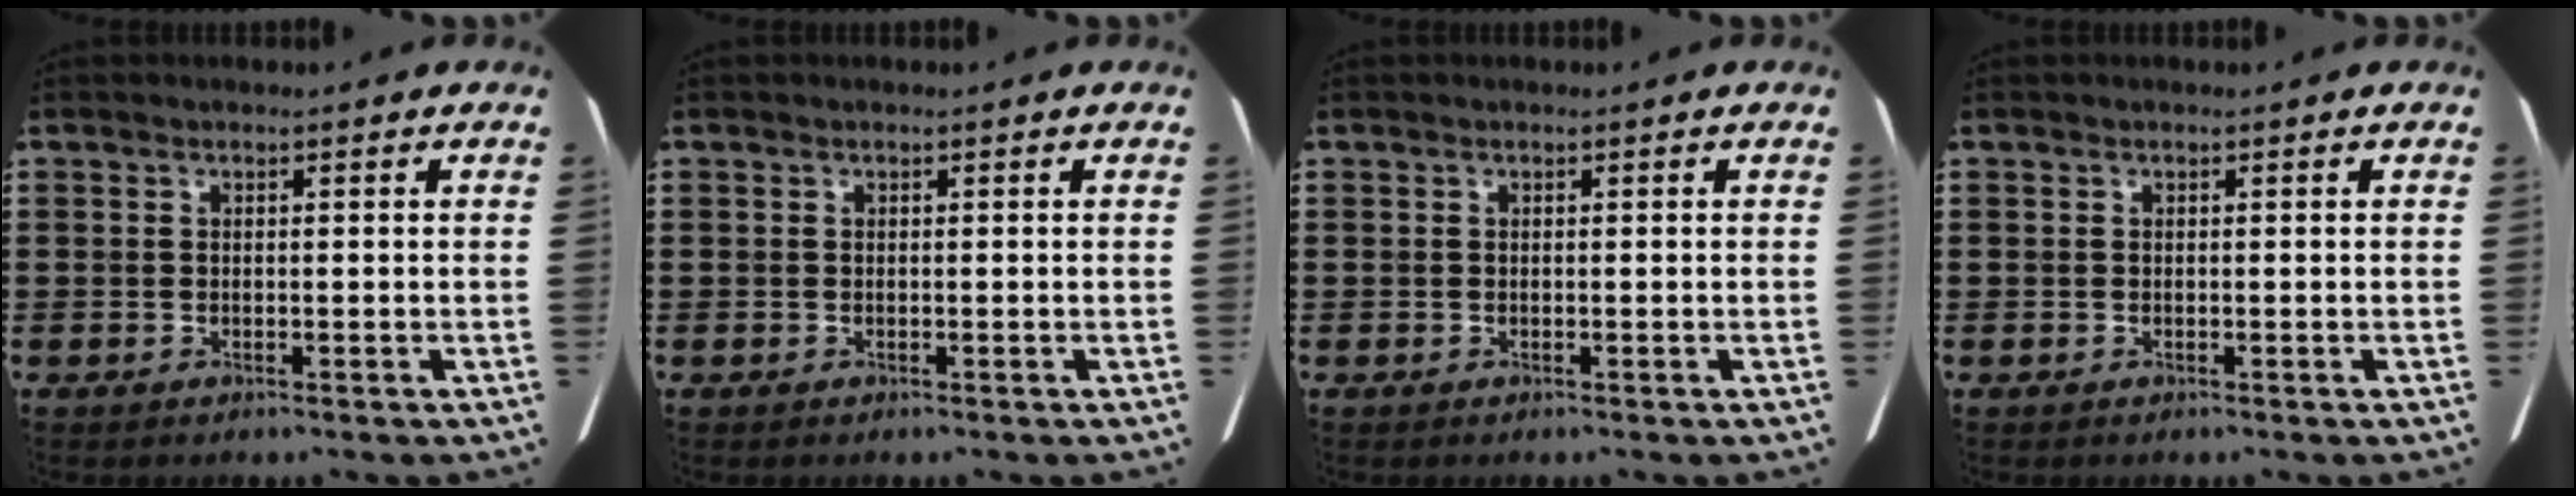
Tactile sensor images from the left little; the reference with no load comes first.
{"total": 0.0}
{"total": 0.0}
{"total": 0.0}